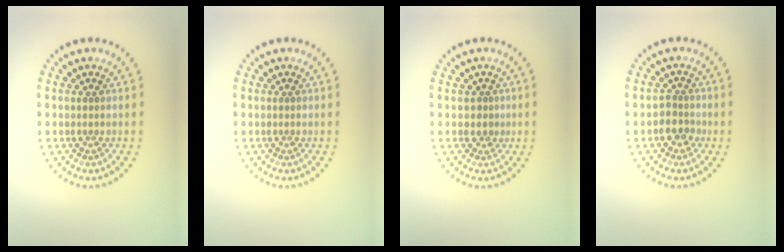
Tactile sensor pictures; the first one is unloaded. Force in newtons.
{"total": 0.0}
{"total": 0.8, "press": 0.6, "slide": 0.5}
{"total": 2.0, "press": 1.7, "slide": 1.0}